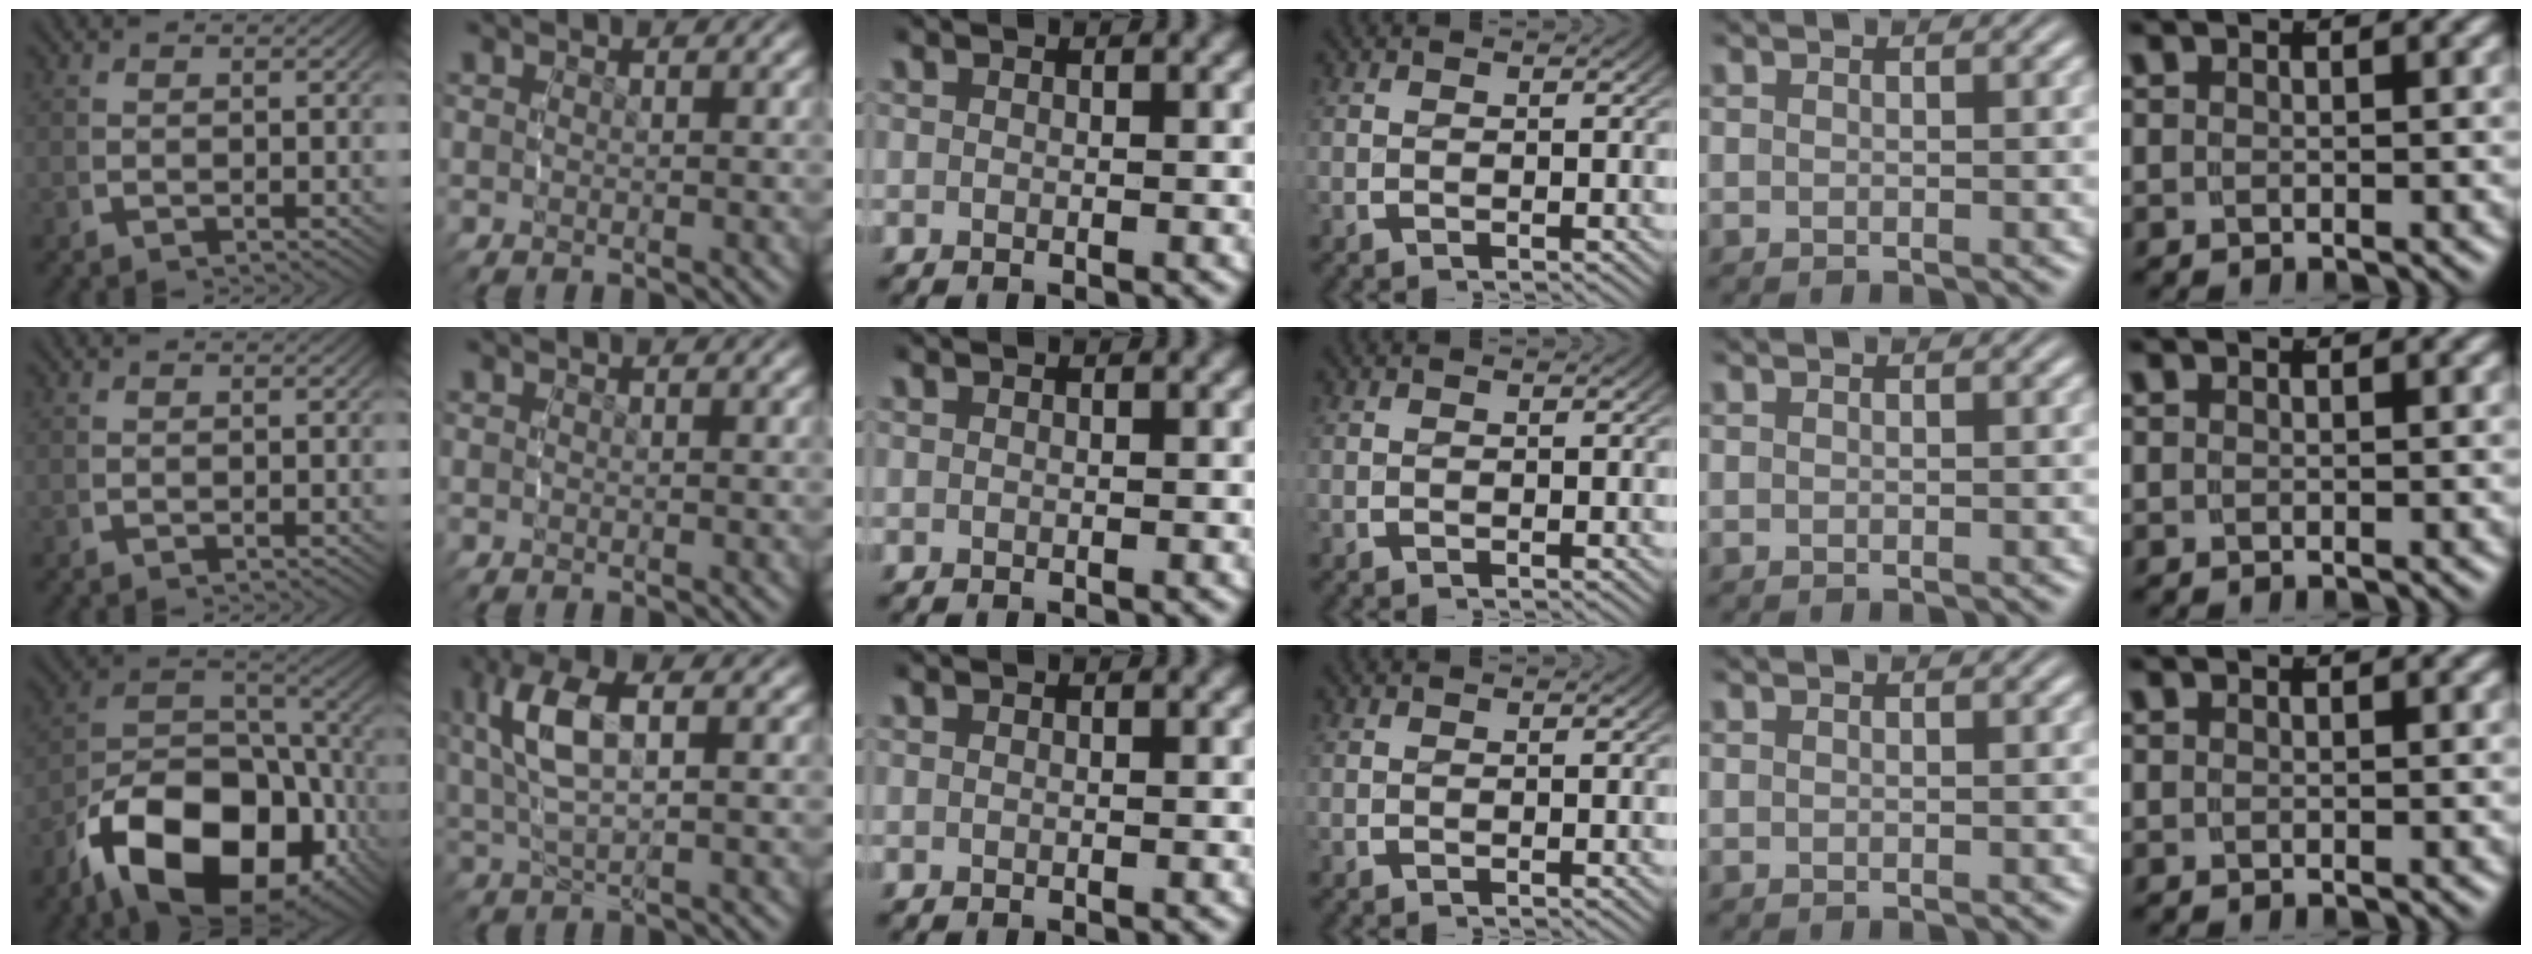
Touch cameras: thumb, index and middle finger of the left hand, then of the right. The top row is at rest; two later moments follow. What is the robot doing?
{"motion": "grasp_and_lifting", "object": "bowl"}